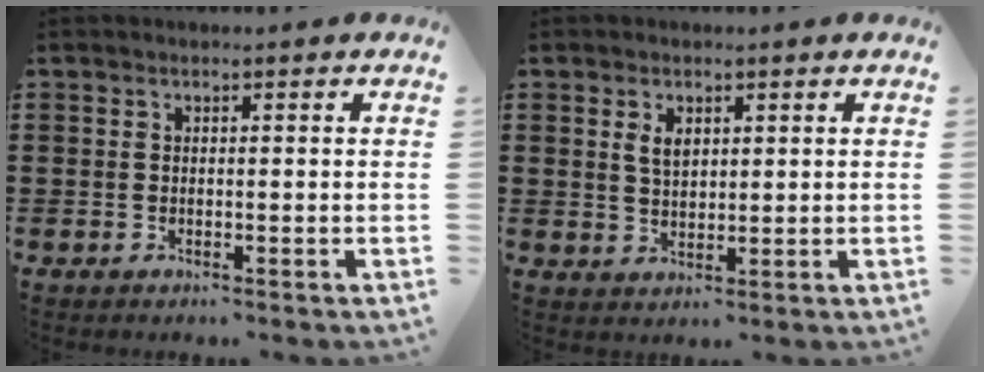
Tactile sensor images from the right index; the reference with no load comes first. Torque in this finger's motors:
{"motor_torque": [0.38, 0.38, 0.11, 0.07]}